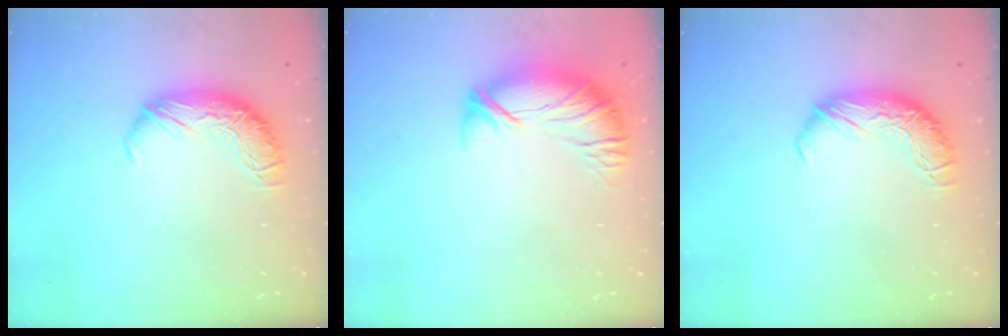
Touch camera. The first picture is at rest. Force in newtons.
{"total": 3.5, "press": 2.5, "slide": 2.4}
{"total": 0.0}